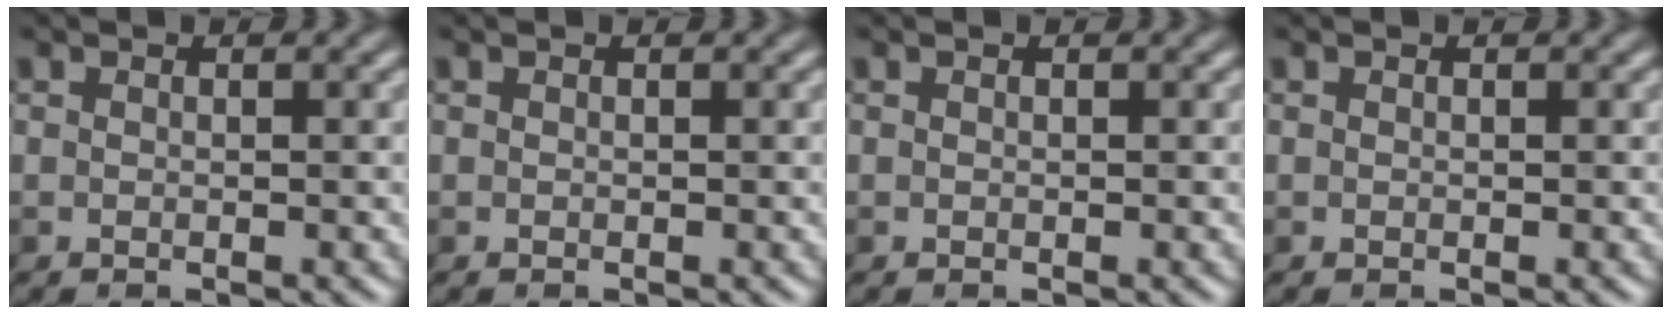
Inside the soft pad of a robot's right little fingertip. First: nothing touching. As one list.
[{"total": 0.0}, {"total": 0.0}, {"total": 0.0}]